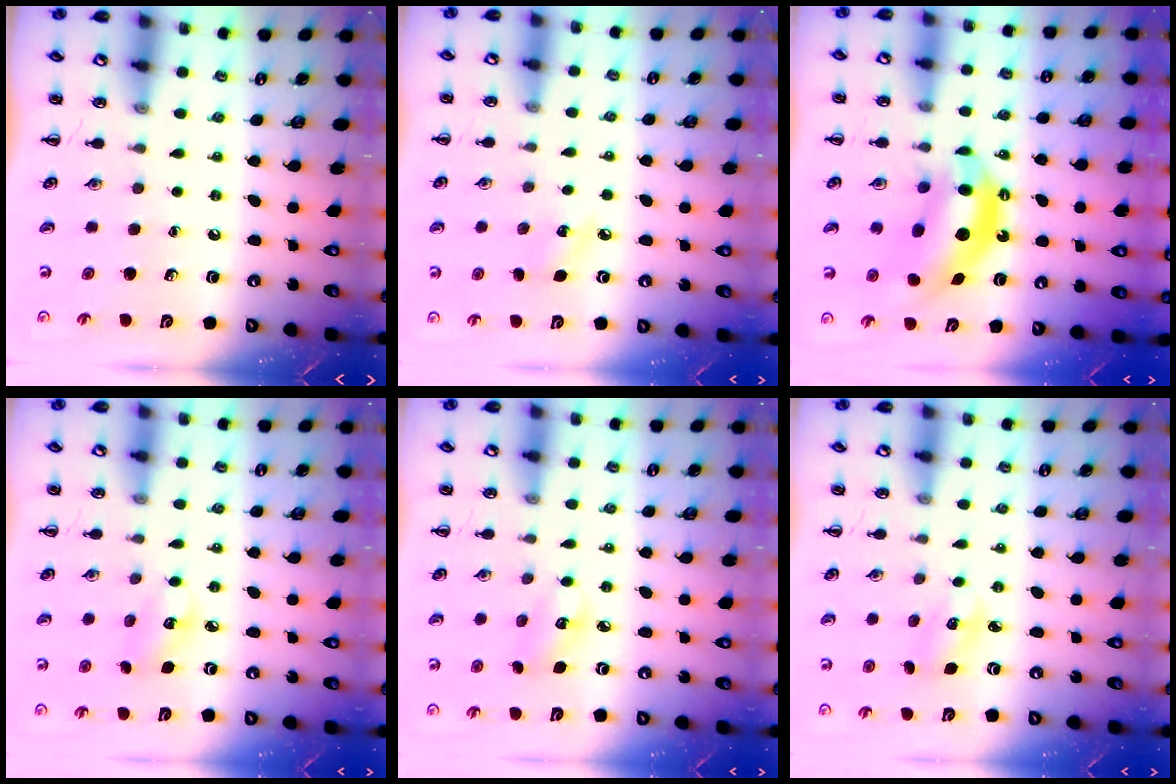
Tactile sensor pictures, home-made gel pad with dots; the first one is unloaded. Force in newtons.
{"total": 4.6, "press": 4.4, "slide": 1.3}
{"total": 11.4, "press": 10.9, "slide": 3.2}
{"total": 4.0, "press": 3.9, "slide": 0.7}
{"total": 4.0, "press": 3.9, "slide": 0.7}
{"total": 3.8, "press": 3.6, "slide": 1.1}